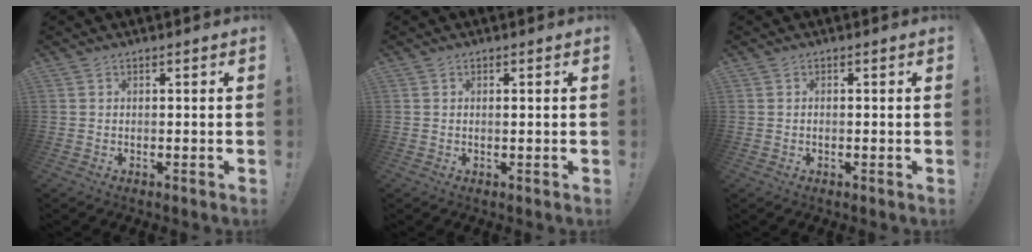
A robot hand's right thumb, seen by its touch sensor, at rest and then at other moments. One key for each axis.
{"total": 0.7, "fx": 0.2, "fy": 0.0, "fz": 0.7, "tx": -0.003, "ty": -0.005, "tz": 0.000}
{"total": 0.6, "fx": -0.5, "fy": 0.2, "fz": 0.2, "tx": -0.009, "ty": 0.002, "tz": -0.009}